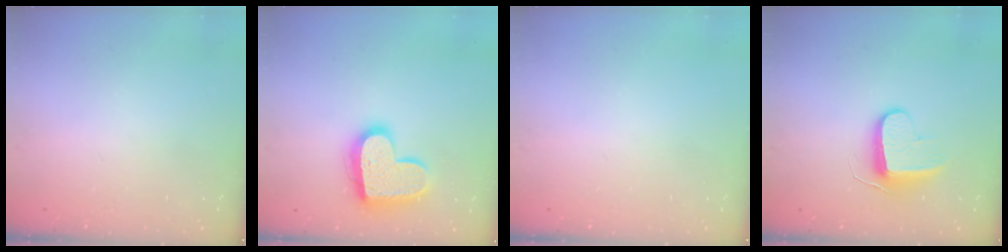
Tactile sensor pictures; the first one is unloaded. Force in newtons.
{"total": 16.3, "press": 16.3, "slide": 1.3}
{"total": 0.0}
{"total": 9.3, "press": 9.3, "slide": 0.1}